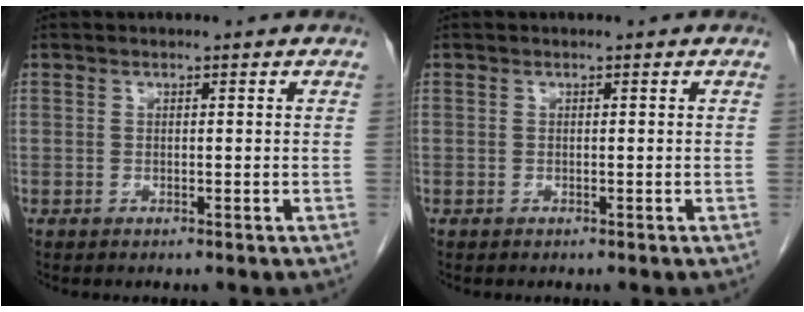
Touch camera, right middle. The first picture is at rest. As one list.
[{"total": 0.0}]